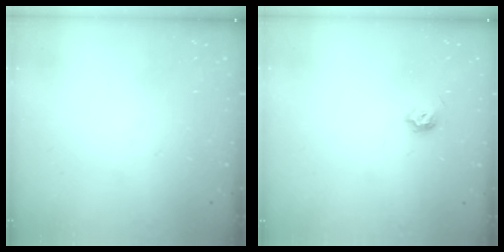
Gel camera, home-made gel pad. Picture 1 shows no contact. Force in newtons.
{"total": 4.7, "press": 4.6, "slide": 1.2}